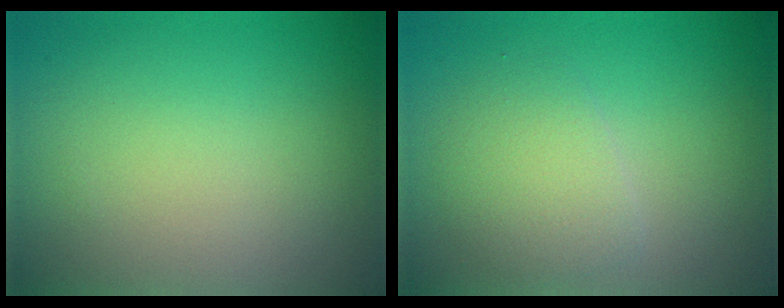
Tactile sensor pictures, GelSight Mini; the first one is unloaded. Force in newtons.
{"total": 2.8, "press": 2.8, "slide": 0.1}